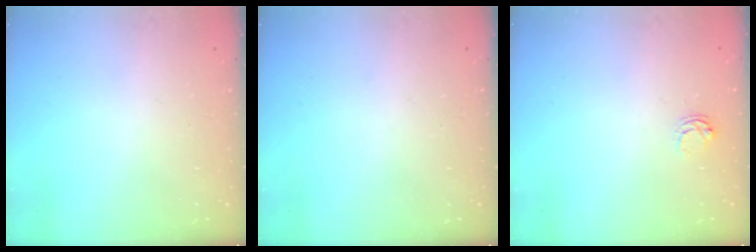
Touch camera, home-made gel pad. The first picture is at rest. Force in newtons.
{"total": 0.0}
{"total": 3.9, "press": 3.9, "slide": 0.2}